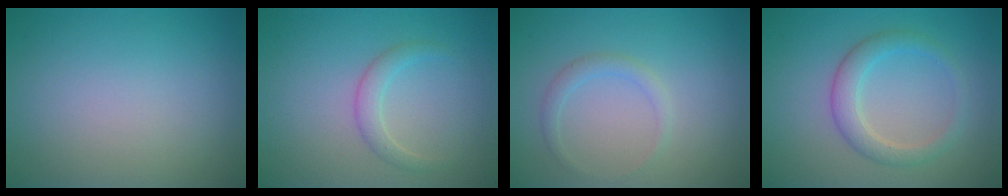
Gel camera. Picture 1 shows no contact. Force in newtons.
{"total": 1.7, "press": 1.7, "slide": 0.1}
{"total": 1.3, "press": 1.3, "slide": 0.1}
{"total": 2.8, "press": 2.8, "slide": 0.2}